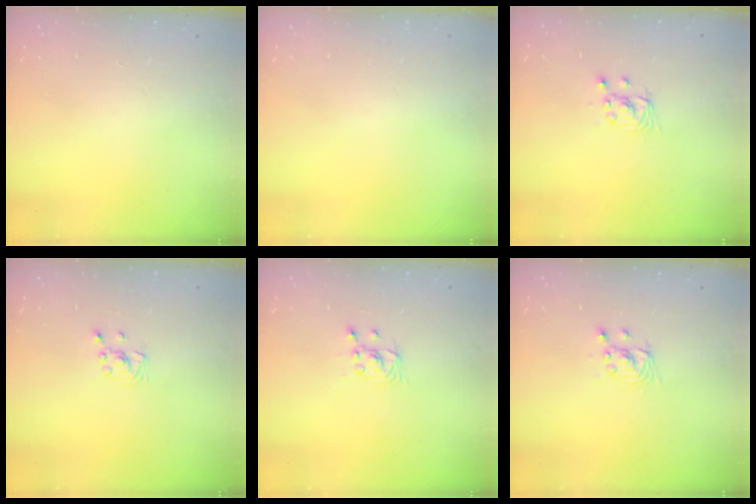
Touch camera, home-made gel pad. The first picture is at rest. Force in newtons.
{"total": 0.0}
{"total": 2.9, "press": 2.9, "slide": 0.0}
{"total": 2.1, "press": 2.1, "slide": 0.2}
{"total": 2.2, "press": 2.2, "slide": 0.2}
{"total": 2.9, "press": 2.9, "slide": 0.0}